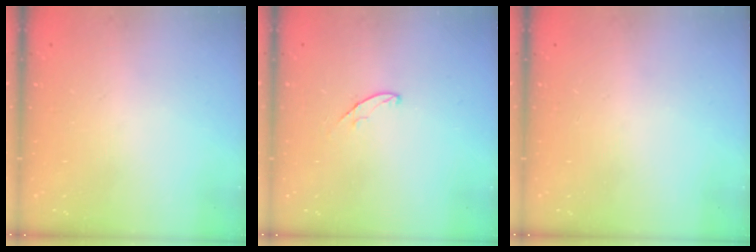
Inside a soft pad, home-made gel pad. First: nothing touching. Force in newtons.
{"total": 4.2, "press": 4.2, "slide": 0.4}
{"total": 0.0}